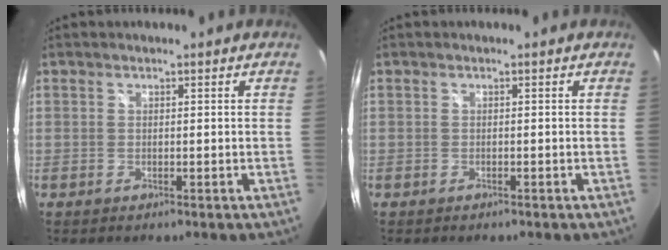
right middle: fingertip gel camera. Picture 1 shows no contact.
{"total": 0.6, "force": [-0.5, 0.2, 0.2], "torque": [-0.005, -0.002, -0.010]}